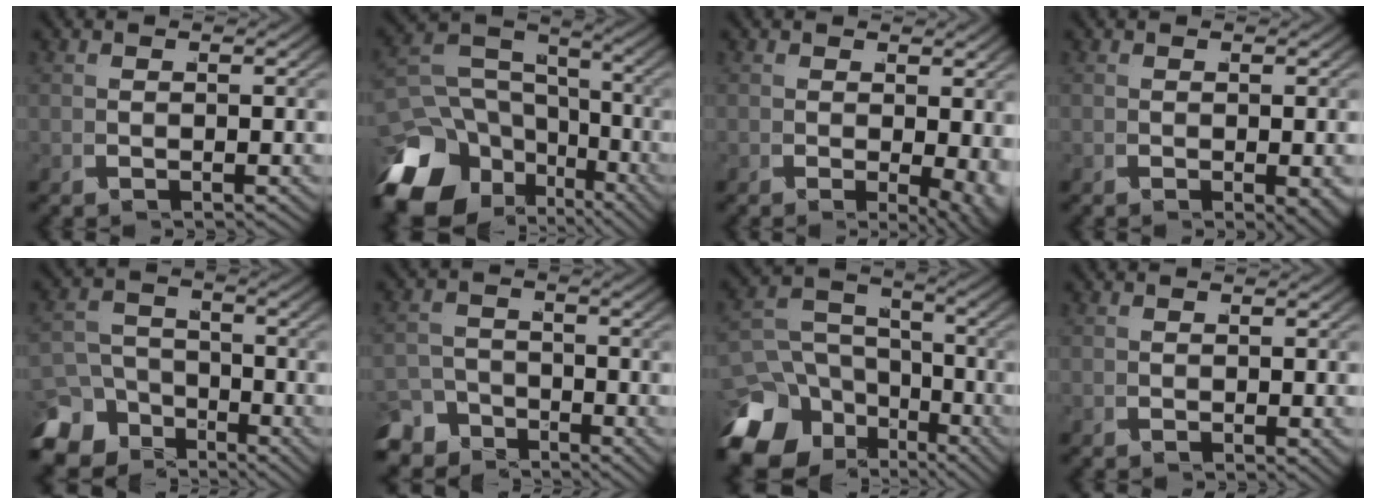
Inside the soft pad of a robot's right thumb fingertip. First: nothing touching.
{"total": 12.6, "force": [-3.9, 8.9, 7.9], "torque": [-0.133, -0.036, -0.052]}
{"total": 3.5, "force": [-0.1, 1.7, 3.1], "torque": [-0.034, -0.015, 0.004]}
{"total": 1.8, "force": [-0.4, 0.7, 1.6], "torque": [-0.019, -0.005, -0.002]}
{"total": 9.0, "force": [-4.5, 6.5, 4.2], "torque": [-0.058, -0.039, -0.064]}
{"total": 5.4, "force": [-4.0, 3.4, 1.4], "torque": [0.003, -0.019, -0.071]}
{"total": 11.9, "force": [-4.3, 8.9, 6.7], "torque": [-0.110, -0.044, -0.053]}
{"total": 0.5, "force": [-0.2, 0.2, 0.4], "torque": [-0.007, -0.003, -0.001]}